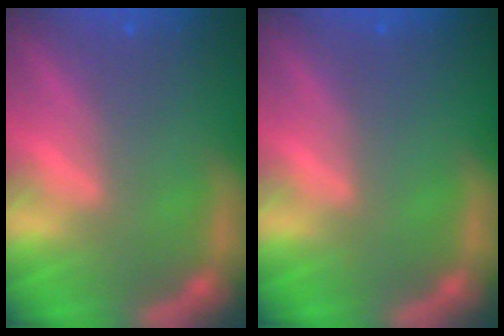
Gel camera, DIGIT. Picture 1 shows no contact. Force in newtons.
{"total": 0.0}